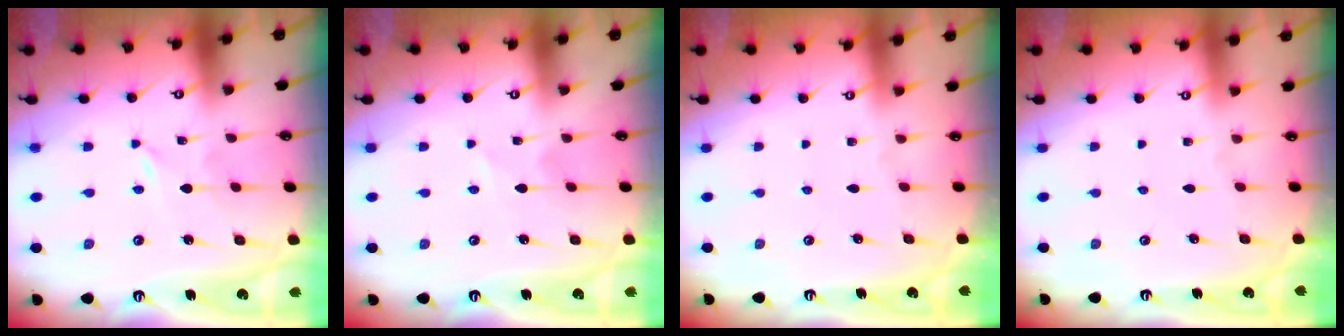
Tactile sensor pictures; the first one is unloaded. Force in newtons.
{"total": 0.8, "press": 0.8, "slide": 0.2}
{"total": 0.0}
{"total": 0.0}